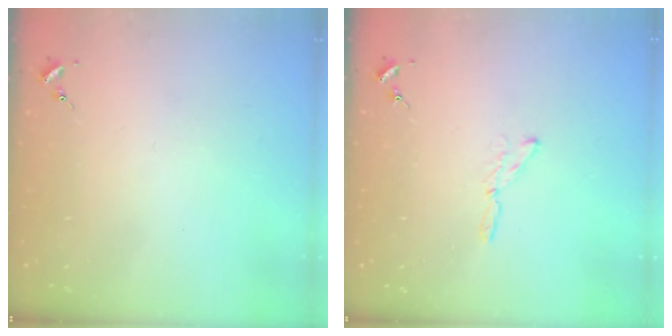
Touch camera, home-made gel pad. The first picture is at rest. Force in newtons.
{"total": 3.6, "press": 3.6, "slide": 0.3}